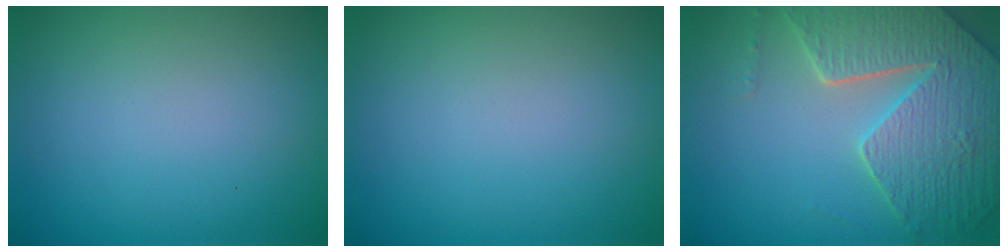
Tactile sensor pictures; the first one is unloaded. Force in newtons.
{"total": 0.0}
{"total": 7.8, "press": 5.8, "slide": 5.3}